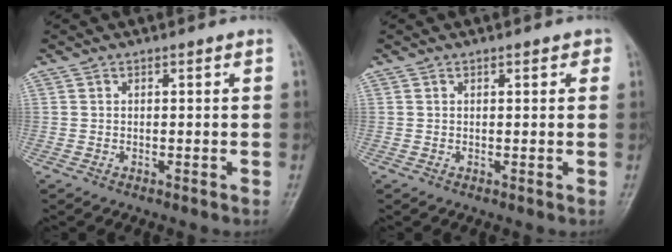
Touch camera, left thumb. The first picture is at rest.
{"total": 1.7, "force": [0.8, 0.8, 1.2], "torque": [-0.008, 0.000, 0.008]}